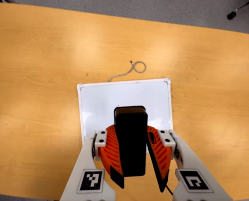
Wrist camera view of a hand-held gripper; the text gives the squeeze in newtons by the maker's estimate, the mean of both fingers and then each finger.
{"total": 11.5, "left": 11.4, "right": 11.5}